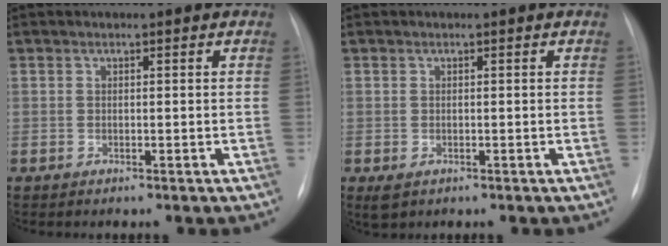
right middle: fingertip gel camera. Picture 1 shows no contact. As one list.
[{"total": 1.6, "force": [-0.5, 1.0, 1.1], "torque": [-0.018, -0.003, 0.002]}]